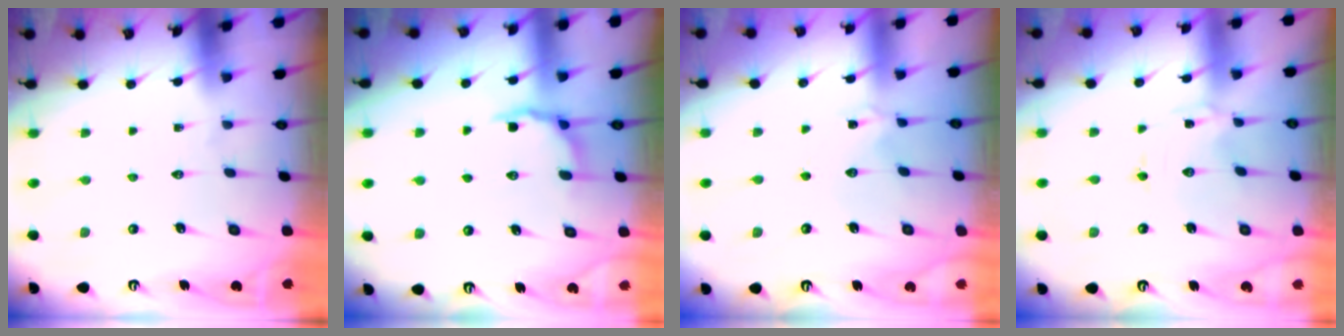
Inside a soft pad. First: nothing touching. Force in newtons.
{"total": 3.7, "press": 3.0, "slide": 2.1}
{"total": 0.0}
{"total": 0.0}